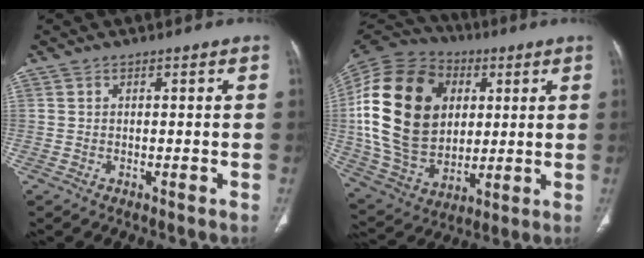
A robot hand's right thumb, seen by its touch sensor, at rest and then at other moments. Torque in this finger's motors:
{"motor_torque": [0.87, 1.29, 1.46, -0.93, 0.31]}